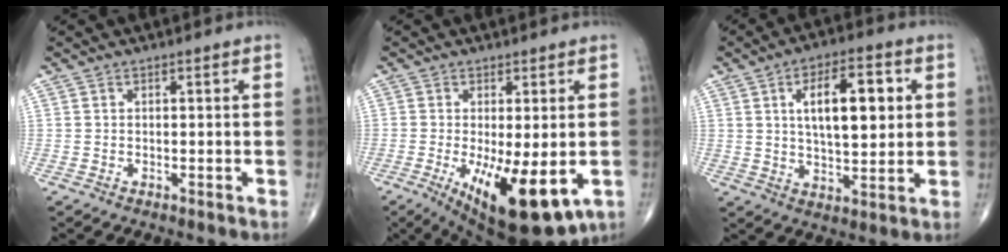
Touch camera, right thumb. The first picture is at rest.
{"total": 14.8, "force": [-4.2, 5.0, 13.2], "torque": [-0.193, -0.026, -0.047]}
{"total": 13.5, "force": [3.2, 5.9, 11.6], "torque": [-0.165, -0.004, 0.054]}